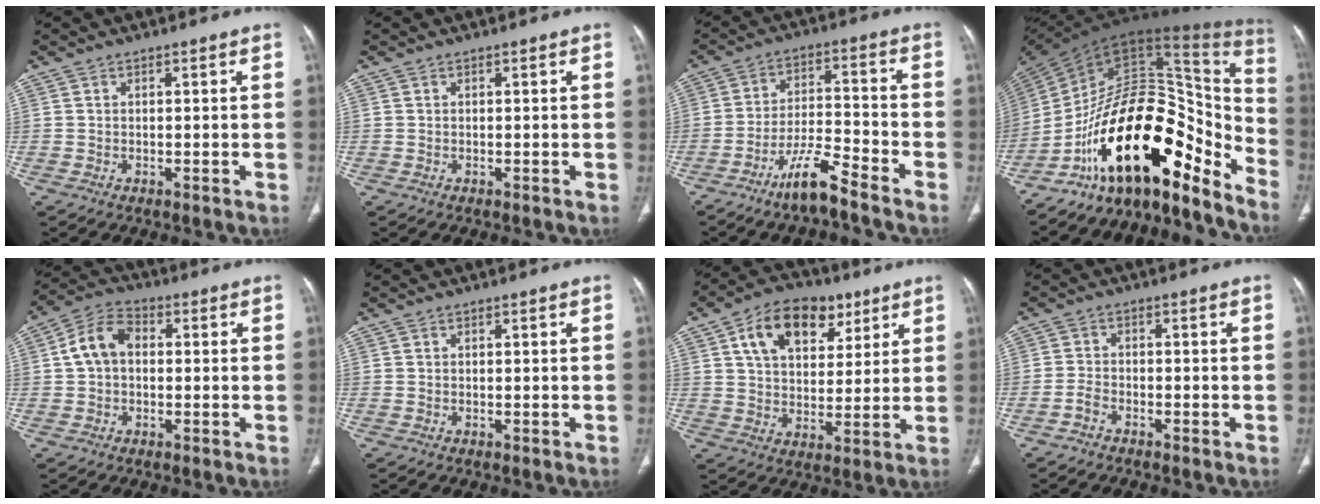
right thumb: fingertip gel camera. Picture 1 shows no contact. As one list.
[{"total": 0.0}, {"total": 8.7, "force": [-6.8, 0.9, 5.3], "torque": [-0.098, 0.045, -0.130]}, {"total": 30.4, "force": [-17.8, 12.2, 21.4], "torque": [-0.275, 0.120, -0.286]}, {"total": 7.6, "force": [0.6, 5.3, 5.4], "torque": [-0.098, 0.024, 0.003]}, {"total": 0.0}, {"total": 15.4, "force": [7.1, 9.8, 9.5], "torque": [-0.121, -0.009, 0.118]}, {"total": 2.0, "force": [-1.6, 0.8, 0.8], "torque": [-0.020, 0.014, -0.032]}]